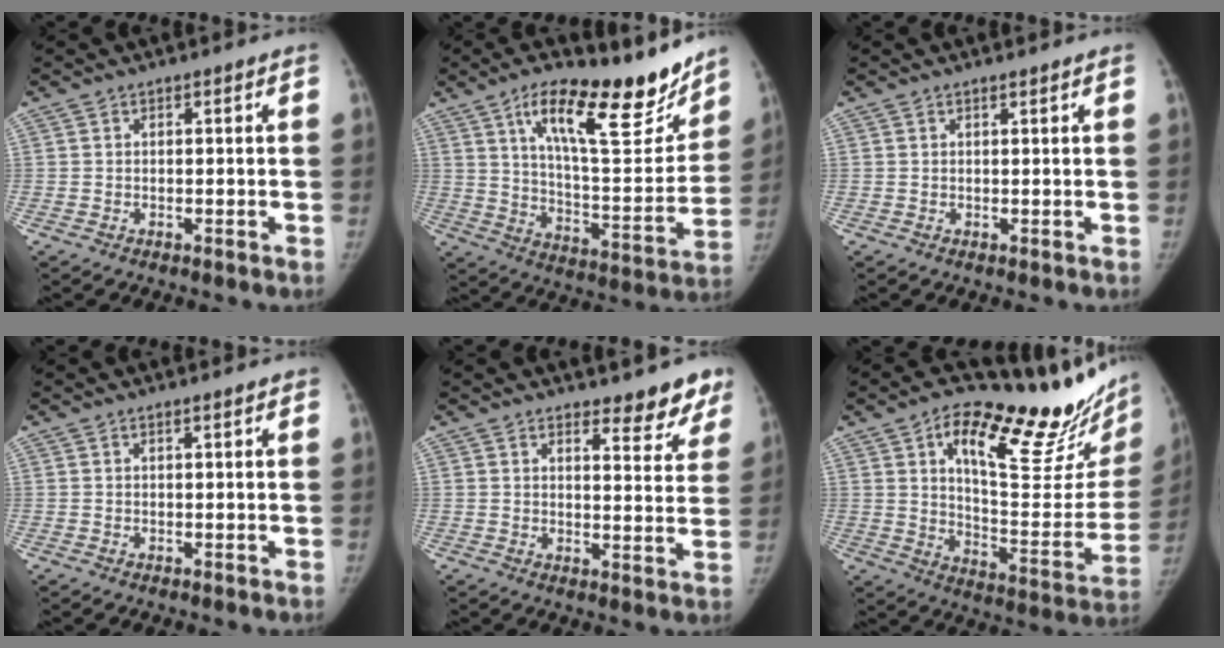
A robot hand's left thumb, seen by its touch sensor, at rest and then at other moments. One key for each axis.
{"total": 23.5, "fx": 15.9, "fy": 7.6, "fz": 15.5, "tx": -0.185, "ty": -0.081, "tz": 0.253}
{"total": 0.5, "fx": 0.5, "fy": 0.1, "fz": 0.1, "tx": -0.006, "ty": -0.005, "tz": 0.009}
{"total": 0.9, "fx": 0.8, "fy": 0.2, "fz": 0.4, "tx": -0.007, "ty": -0.004, "tz": 0.012}
{"total": 7.7, "fx": 6.6, "fy": 2.7, "fz": 2.9, "tx": 0.002, "ty": -0.047, "tz": 0.072}
{"total": 30.4, "fx": 17.5, "fy": 9.8, "fz": 22.9, "tx": -0.279, "ty": -0.062, "tz": 0.268}